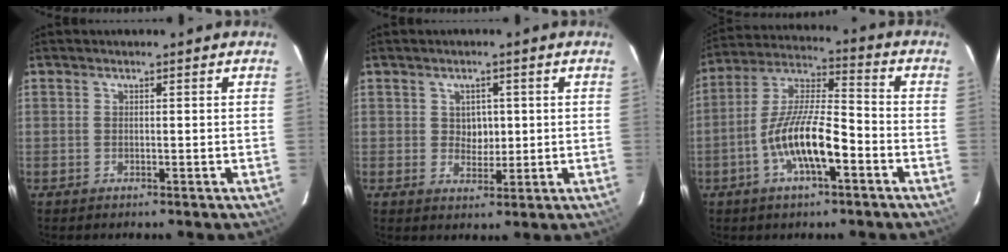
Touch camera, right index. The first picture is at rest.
{"total": 3.4, "force": [0.6, 2.9, 1.6], "torque": [-0.021, 0.006, 0.010]}
{"total": 13.0, "force": [-5.3, 3.4, 11.4], "torque": [-0.226, 0.003, -0.100]}